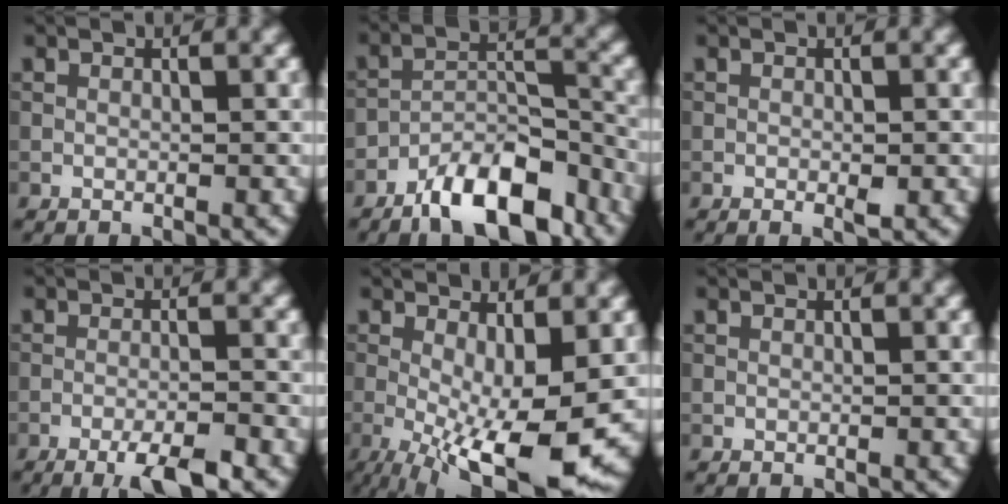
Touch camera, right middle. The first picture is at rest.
{"total": 8.9, "force": [-6.4, 3.2, 5.3], "torque": [-0.071, 0.005, -0.117]}
{"total": 1.0, "force": [-0.2, 0.4, 0.9], "torque": [-0.013, 0.000, -0.001]}
{"total": 4.1, "force": [-2.7, 0.5, 3.1], "torque": [-0.053, 0.001, -0.050]}
{"total": 11.0, "force": [-2.7, 3.2, 10.2], "torque": [-0.176, -0.024, -0.034]}
{"total": 0.0}